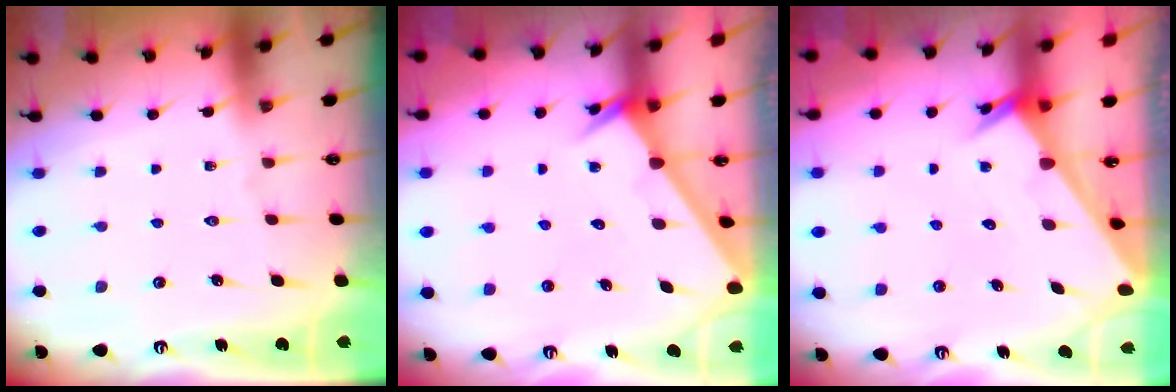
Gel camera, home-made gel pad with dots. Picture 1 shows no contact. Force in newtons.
{"total": 2.6, "press": 2.6, "slide": 0.0}
{"total": 2.1, "press": 2.1, "slide": 0.2}